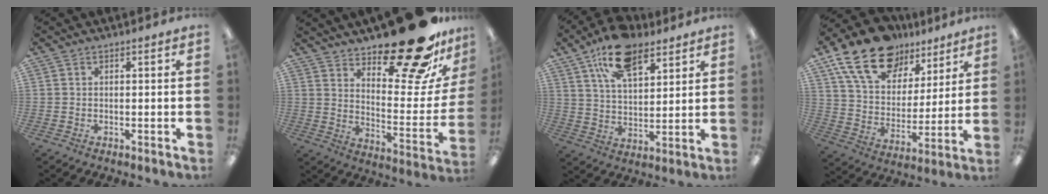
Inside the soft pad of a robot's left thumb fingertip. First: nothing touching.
{"total": 24.5, "force": [19.4, 7.0, 13.3], "torque": [-0.156, -0.143, 0.312]}
{"total": 15.1, "force": [9.5, 7.7, 8.8], "torque": [-0.143, -0.034, 0.170]}
{"total": 19.6, "force": [13.1, 11.2, 9.4], "torque": [-0.180, -0.062, 0.241]}